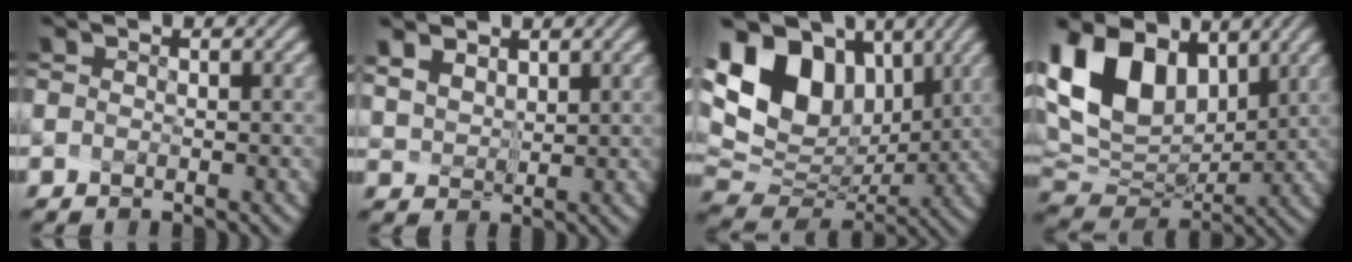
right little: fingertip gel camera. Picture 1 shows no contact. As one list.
[{"total": 4.1, "force": [3.2, 2.0, 1.6], "torque": [-0.050, 0.014, 0.058]}, {"total": 12.7, "force": [5.7, 8.3, 7.7], "torque": [-0.146, 0.026, 0.098]}, {"total": 11.4, "force": [5.4, 7.1, 7.1], "torque": [-0.163, 0.009, 0.097]}]